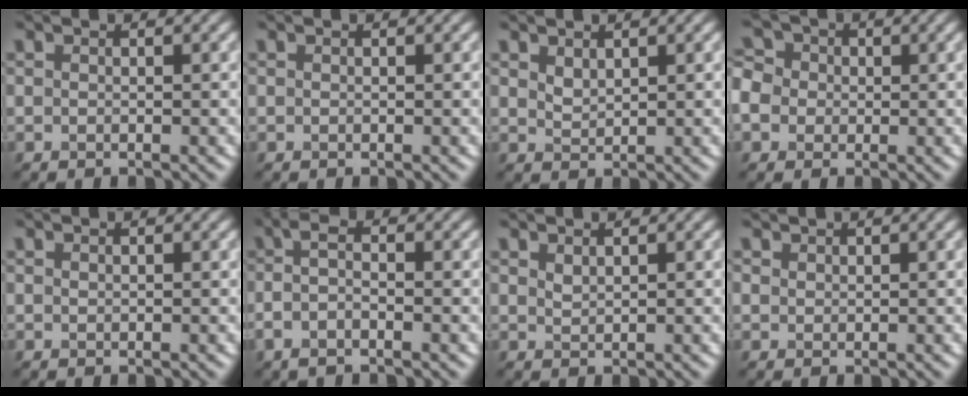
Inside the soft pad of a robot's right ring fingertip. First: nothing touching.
{"total": 0.0}
{"total": 1.3, "force": [1.0, 0.6, 0.7], "torque": [-0.017, 0.000, 0.025]}
{"total": 6.1, "force": [-0.5, 5.5, 2.5], "torque": [-0.062, 0.024, -0.038]}
{"total": 0.0}
{"total": 2.3, "force": [-0.6, 0.8, 2.1], "torque": [-0.042, -0.001, -0.016]}
{"total": 0.9, "force": [0.8, 0.2, 0.4], "torque": [-0.013, 0.001, 0.019]}
{"total": 1.1, "force": [0.8, 0.8, 0.2], "torque": [-0.005, -0.002, 0.017]}